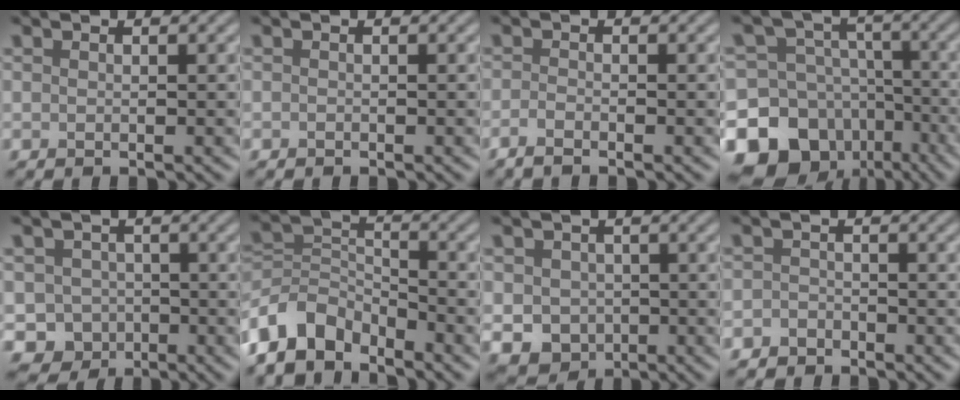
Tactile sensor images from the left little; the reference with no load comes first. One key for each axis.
{"total": 0.0}
{"total": 1.4, "fx": -1.1, "fy": 0.2, "fz": 0.7, "tx": -0.018, "ty": -0.003, "tz": -0.026}
{"total": 17.5, "fx": -9.3, "fy": 14.0, "fz": 5.1, "tx": -0.107, "ty": -0.046, "tz": -0.150}
{"total": 6.6, "fx": -3.2, "fy": 5.7, "fz": 1.0, "tx": 0.010, "ty": -0.023, "tz": -0.056}
{"total": 6.4, "fx": -4.9, "fy": 3.2, "fz": 2.5, "tx": -0.043, "ty": 0.001, "tz": -0.105}
{"total": 6.0, "fx": -1.6, "fy": 5.2, "fz": 2.5, "tx": -0.035, "ty": -0.019, "tz": -0.032}
{"total": 1.6, "fx": -1.3, "fy": 0.9, "fz": 0.0, "tx": 0.006, "ty": 0.005, "tz": -0.028}